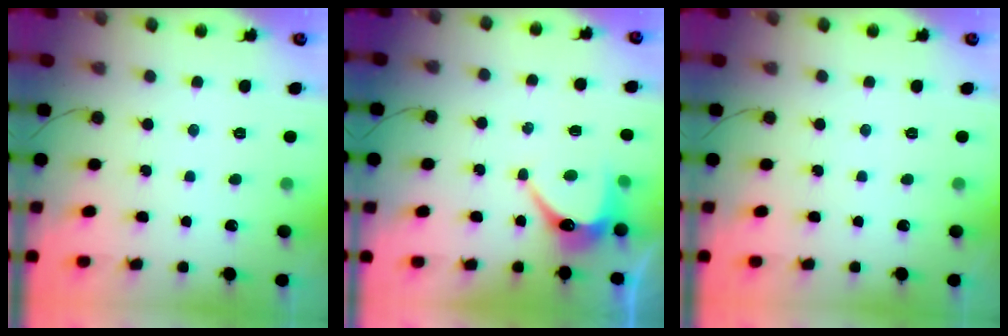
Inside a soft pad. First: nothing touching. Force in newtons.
{"total": 6.2, "press": 6.2, "slide": 0.4}
{"total": 0.0}